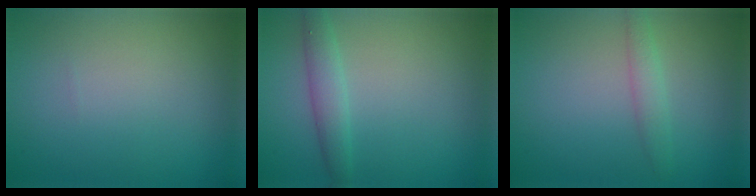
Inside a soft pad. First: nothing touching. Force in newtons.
{"total": 2.3, "press": 2.3, "slide": 0.1}
{"total": 1.5, "press": 1.5, "slide": 0.1}